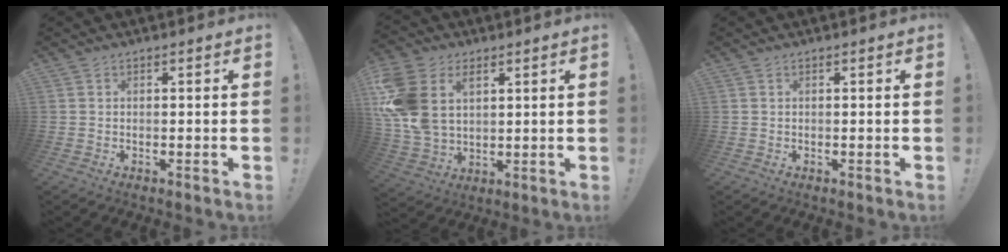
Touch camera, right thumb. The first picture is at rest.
{"total": 16.0, "force": [5.2, 11.7, 9.6], "torque": [-0.197, -0.022, 0.104]}
{"total": 0.0}